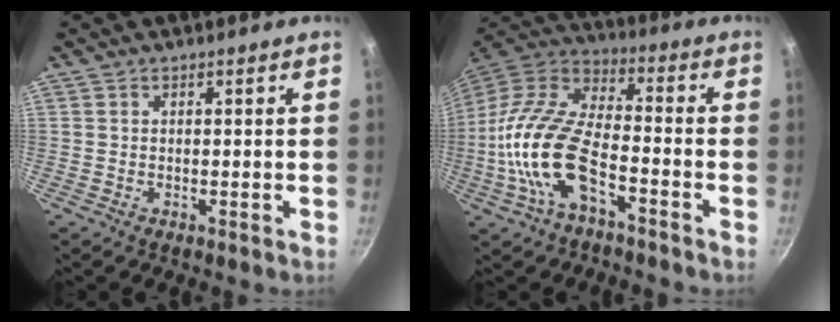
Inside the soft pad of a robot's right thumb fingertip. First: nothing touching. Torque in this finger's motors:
{"motor_torque": [1.44, 1.18, 2.10, -0.26, 0.64]}